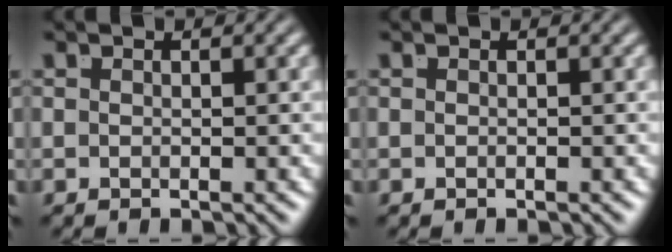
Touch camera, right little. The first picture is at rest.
{"total": 0.0}